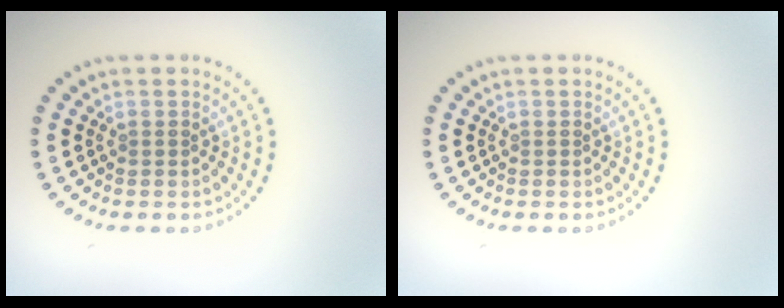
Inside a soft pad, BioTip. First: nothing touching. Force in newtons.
{"total": 0.0}